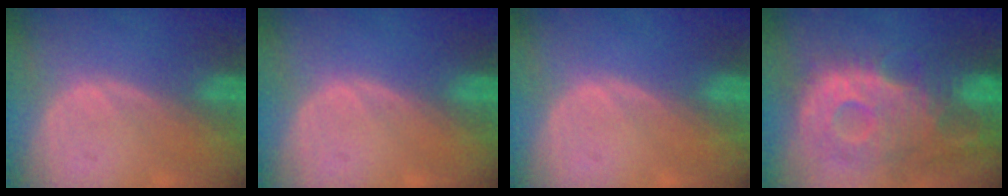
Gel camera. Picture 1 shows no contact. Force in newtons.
{"total": 0.0}
{"total": 0.0}
{"total": 12.5, "press": 10.9, "slide": 6.0}